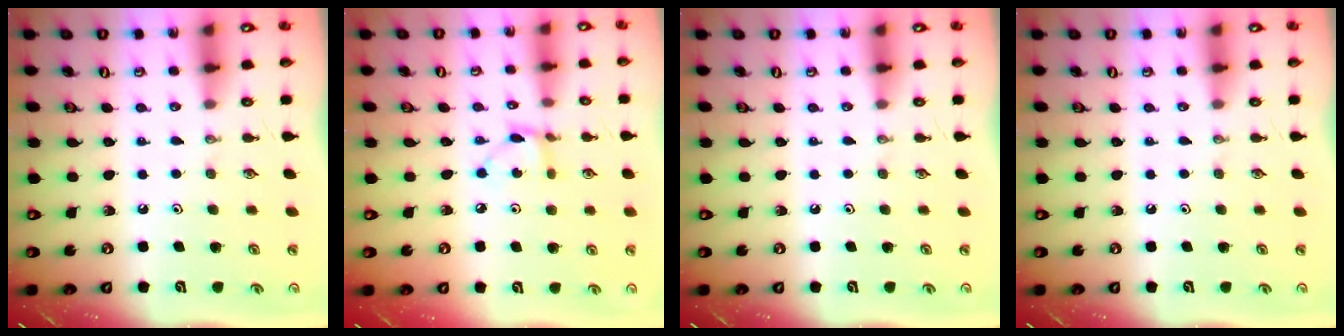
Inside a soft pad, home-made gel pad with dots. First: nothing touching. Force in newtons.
{"total": 3.9, "press": 3.9, "slide": 0.1}
{"total": 0.0}
{"total": 0.0}